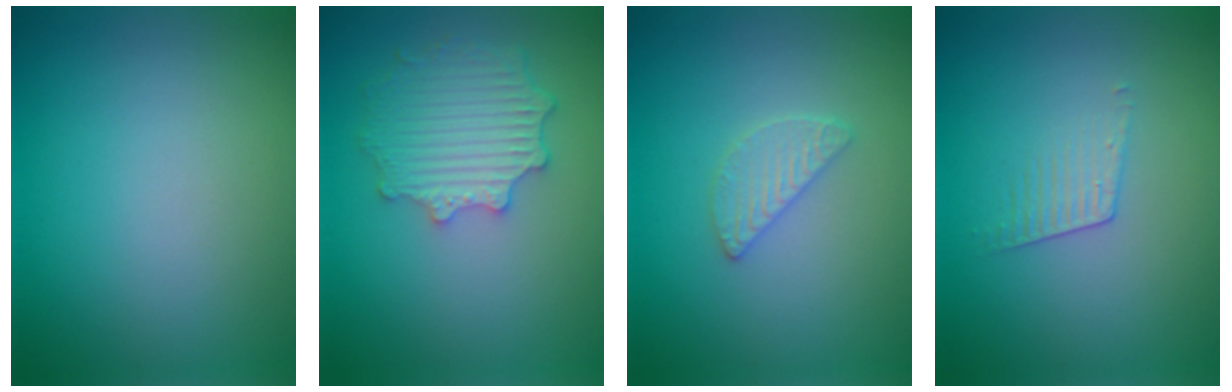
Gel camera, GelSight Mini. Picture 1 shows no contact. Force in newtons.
{"total": 4.4, "press": 3.6, "slide": 2.5}
{"total": 1.9, "press": 1.8, "slide": 0.2}
{"total": 1.1, "press": 0.4, "slide": 1.1}